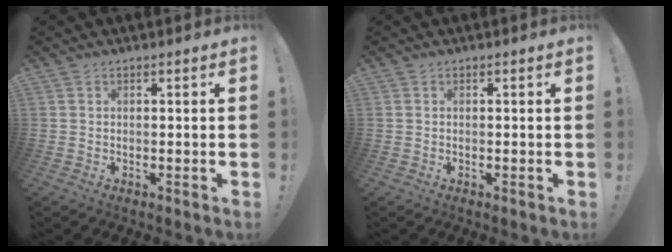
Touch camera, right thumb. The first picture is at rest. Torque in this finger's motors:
{"motor_torque": [-0.06, 0.01, 0.01, -0.01, 0.01]}